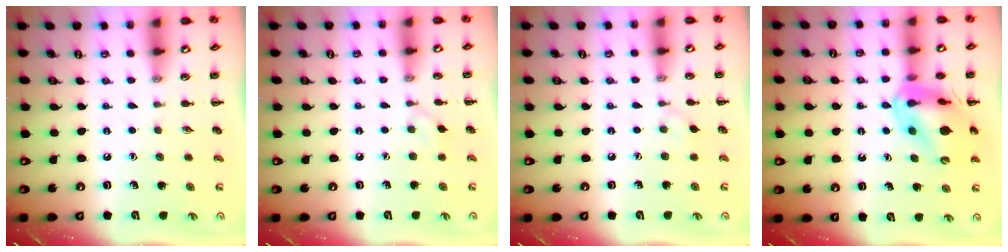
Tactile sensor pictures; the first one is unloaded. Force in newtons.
{"total": 4.5, "press": 4.1, "slide": 1.6}
{"total": 3.2, "press": 3.0, "slide": 1.3}
{"total": 16.0, "press": 15.7, "slide": 3.3}